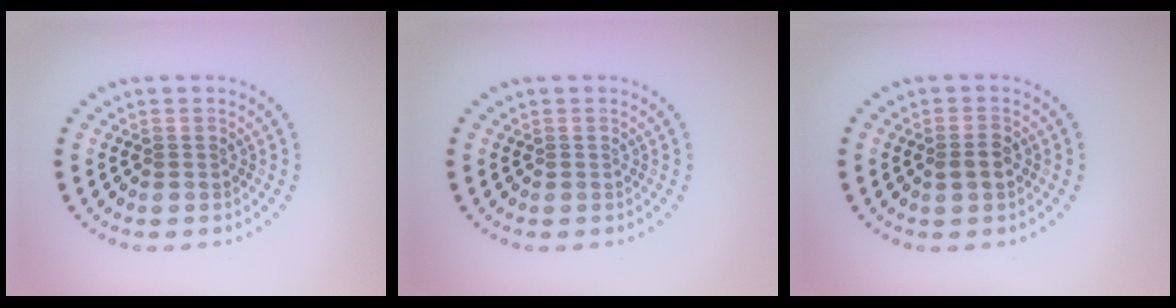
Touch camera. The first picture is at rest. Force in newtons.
{"total": 0.0}
{"total": 1.6, "press": 1.6, "slide": 0.1}